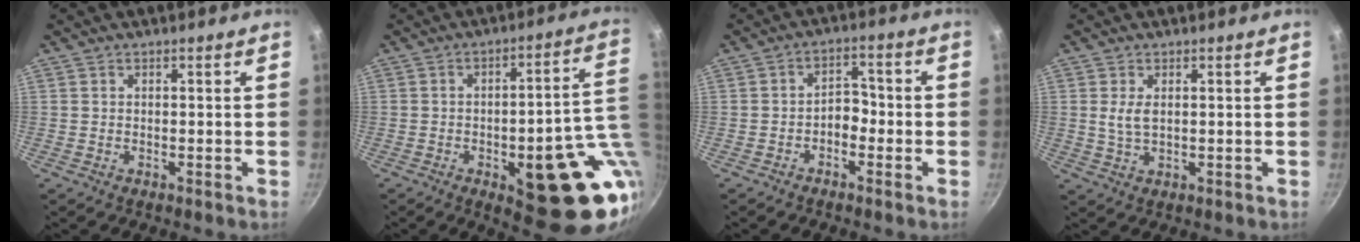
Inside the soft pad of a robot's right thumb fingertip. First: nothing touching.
{"total": 20.4, "force": [-3.4, 7.4, 18.7], "torque": [-0.184, 0.007, -0.035]}
{"total": 4.0, "force": [-1.7, 2.6, 2.5], "torque": [-0.018, 0.027, -0.033]}
{"total": 3.4, "force": [0.7, 1.8, 2.8], "torque": [-0.049, -0.004, 0.016]}